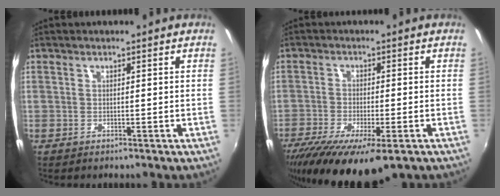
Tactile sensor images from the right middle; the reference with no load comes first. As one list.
[{"total": 15.3, "force": [-10.0, 4.1, 10.8], "torque": [-0.215, -0.061, -0.159]}]